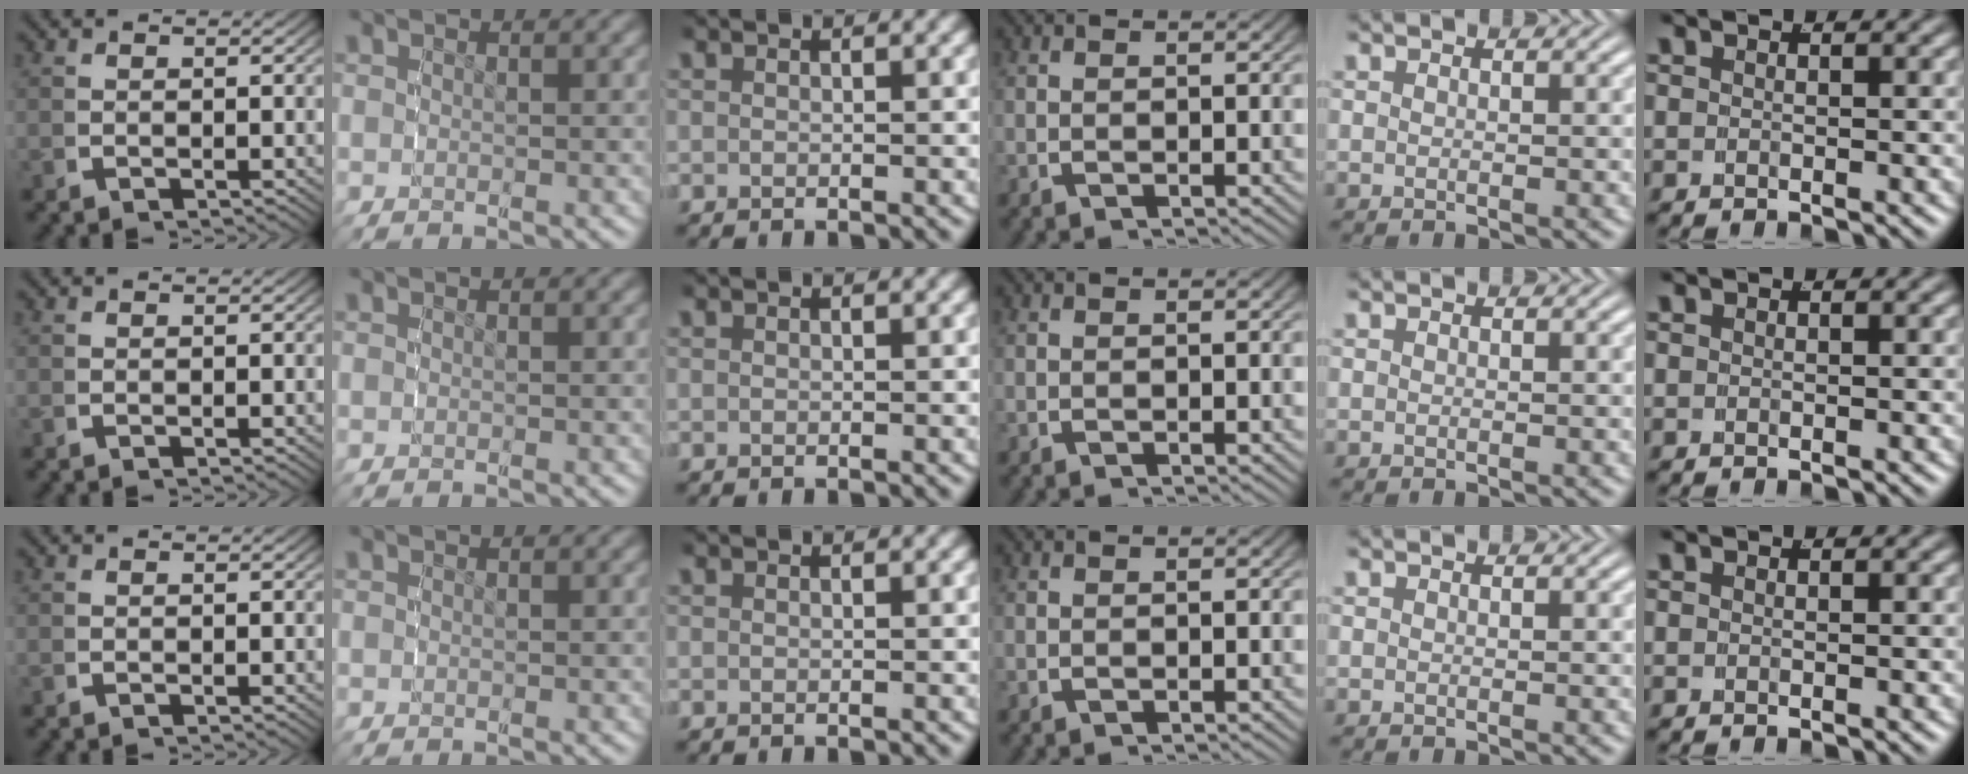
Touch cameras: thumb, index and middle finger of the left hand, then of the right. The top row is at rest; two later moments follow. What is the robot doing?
{"motion": "reach", "object": "paper"}